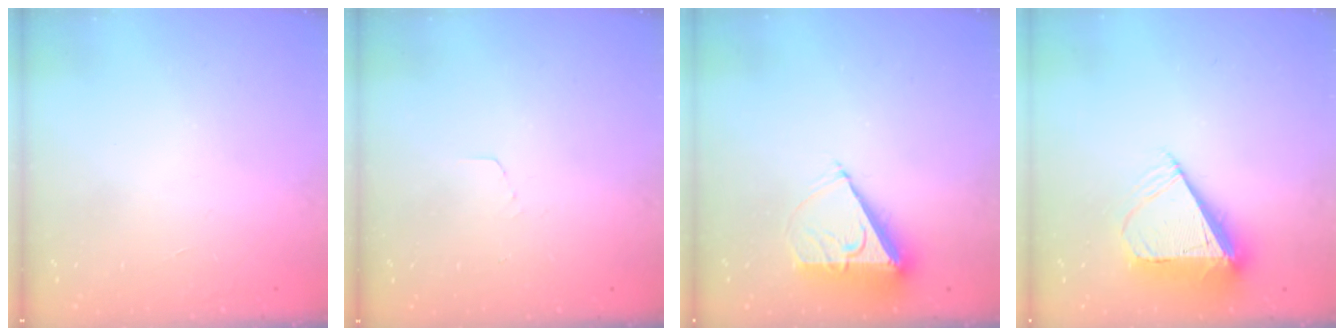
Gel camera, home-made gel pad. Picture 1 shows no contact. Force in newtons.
{"total": 2.6, "press": 2.6, "slide": 0.1}
{"total": 7.6, "press": 7.6, "slide": 0.2}
{"total": 10.3, "press": 10.2, "slide": 1.4}